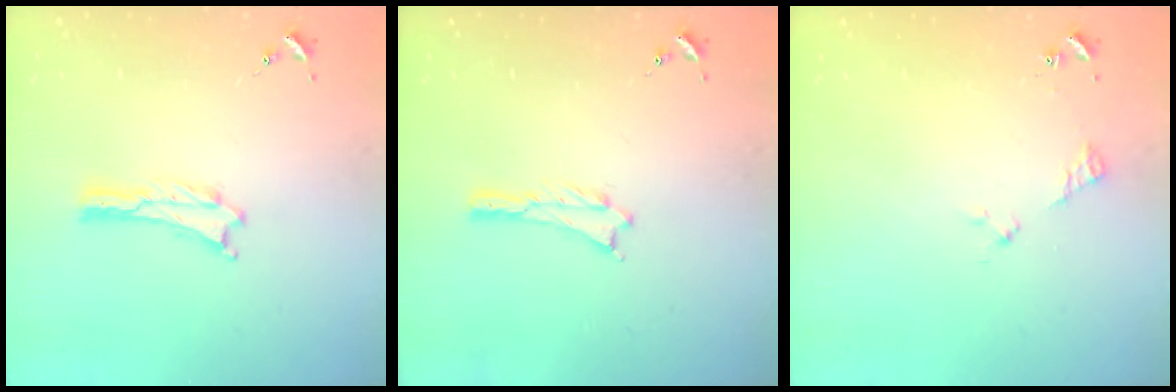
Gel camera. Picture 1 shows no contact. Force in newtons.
{"total": 0.0}
{"total": 2.5, "press": 2.5, "slide": 0.3}